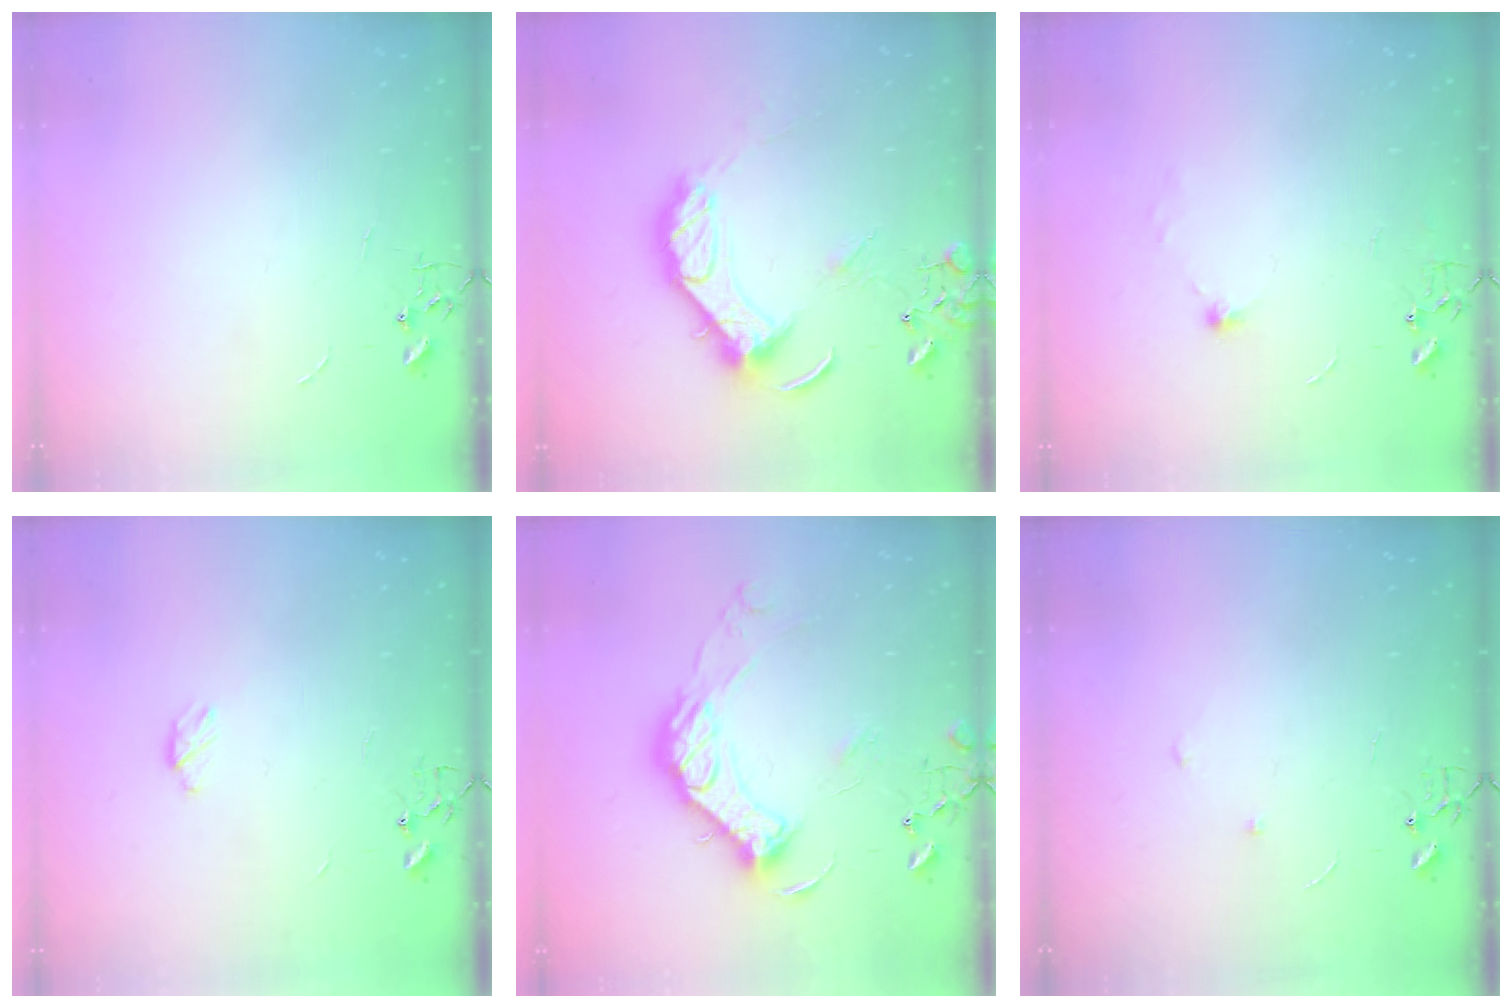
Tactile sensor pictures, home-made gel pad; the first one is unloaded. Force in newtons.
{"total": 14.2, "press": 14.1, "slide": 1.5}
{"total": 5.5, "press": 5.5, "slide": 0.8}
{"total": 4.5, "press": 4.5, "slide": 0.6}
{"total": 15.5, "press": 15.4, "slide": 1.7}
{"total": 5.6, "press": 5.6, "slide": 0.6}